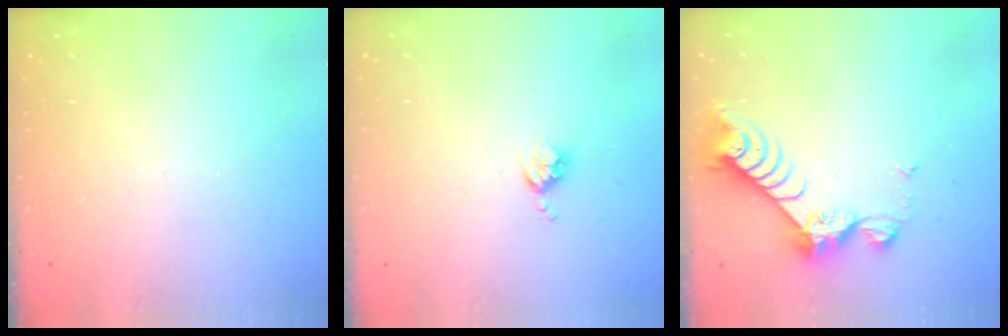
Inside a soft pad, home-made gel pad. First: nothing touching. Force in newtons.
{"total": 3.3, "press": 3.3, "slide": 0.4}
{"total": 8.6, "press": 8.5, "slide": 0.7}